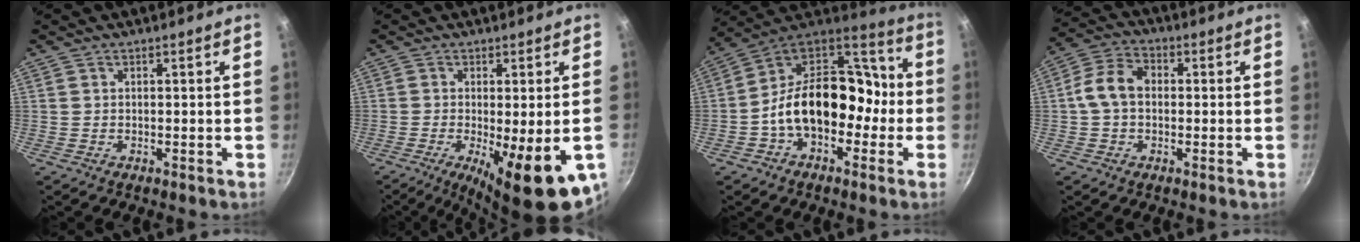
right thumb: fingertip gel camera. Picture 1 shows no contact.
{"total": 16.3, "force": [-6.2, 5.1, 14.2], "torque": [-0.170, -0.018, -0.076]}
{"total": 20.4, "force": [-2.9, 13.0, 15.5], "torque": [-0.213, 0.063, -0.052]}
{"total": 7.9, "force": [0.0, 5.7, 5.4], "torque": [-0.099, 0.027, -0.009]}